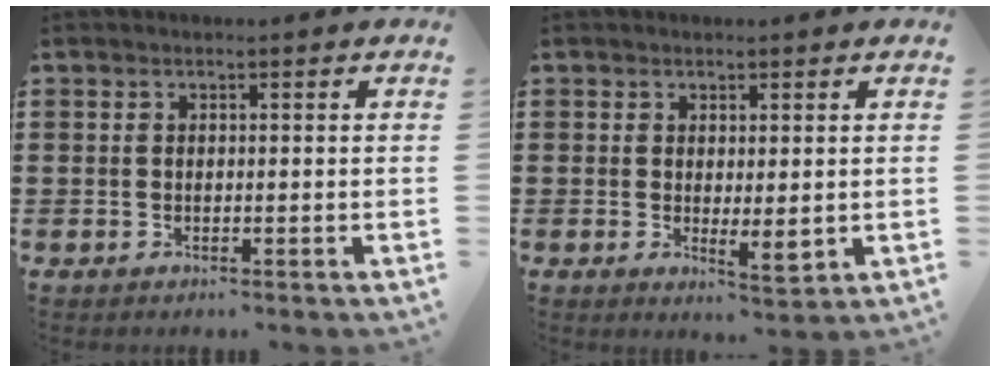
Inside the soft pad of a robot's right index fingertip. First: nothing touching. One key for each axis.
{"total": 3.1, "fx": 0.4, "fy": 1.1, "fz": 2.8, "tx": -0.043, "ty": -0.004, "tz": 0.007}